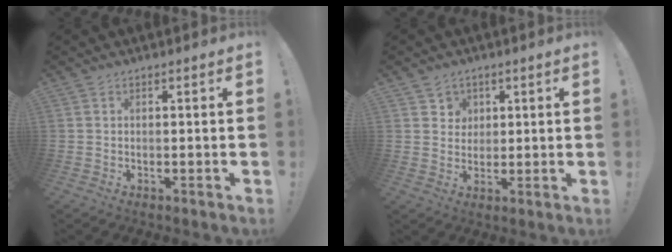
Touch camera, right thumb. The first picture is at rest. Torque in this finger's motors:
{"motor_torque": [0.03, 0.04, -0.10, 0.05, -0.06]}